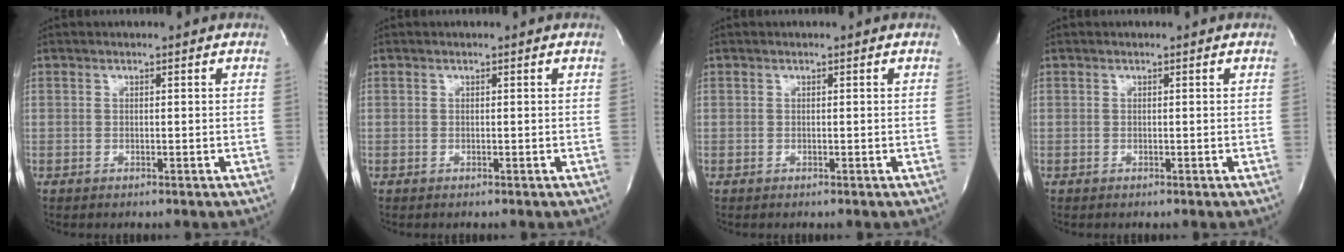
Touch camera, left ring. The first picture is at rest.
{"total": 0.0}
{"total": 0.0}
{"total": 0.0}